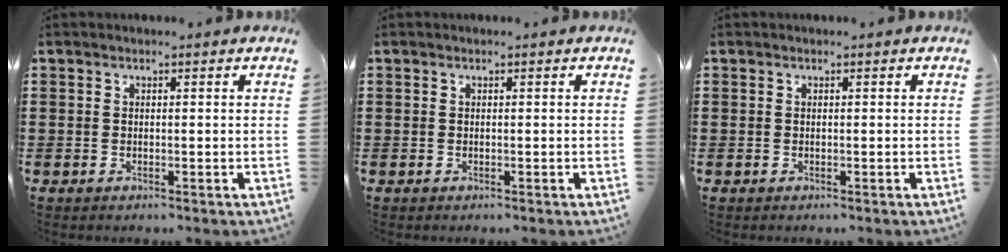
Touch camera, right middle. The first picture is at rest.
{"total": 0.0}
{"total": 0.0}